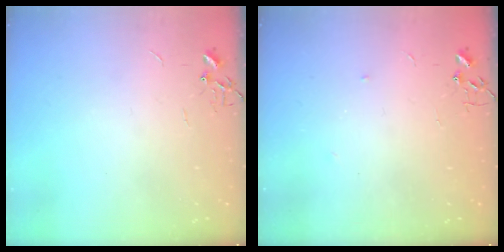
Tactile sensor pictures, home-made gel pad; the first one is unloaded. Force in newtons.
{"total": 3.7, "press": 3.5, "slide": 1.2}